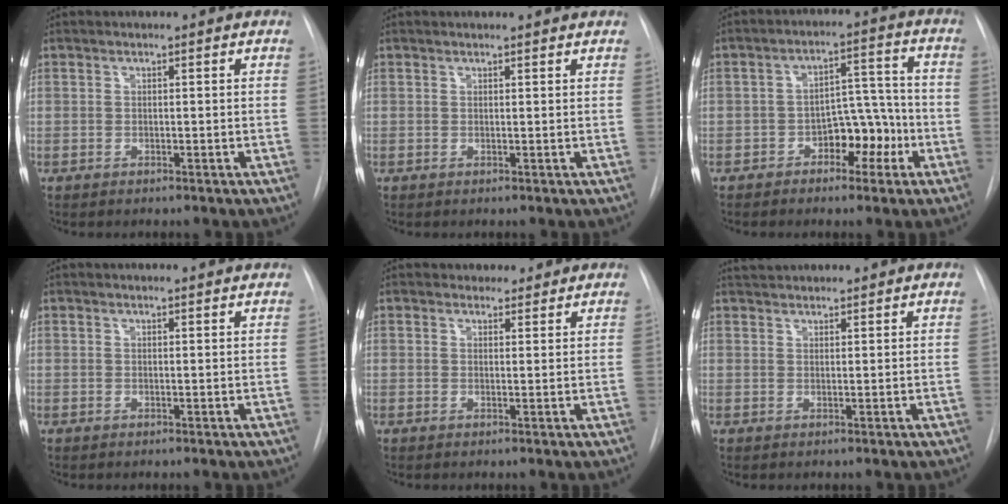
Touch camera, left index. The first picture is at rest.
{"total": 1.8, "force": [1.8, 0.2, 0.3], "torque": [-0.010, 0.006, 0.014]}
{"total": 7.1, "force": [-3.4, 3.9, 4.9], "torque": [-0.066, 0.029, -0.051]}
{"total": 2.9, "force": [2.9, 0.4, 0.4], "torque": [-0.010, 0.005, 0.022]}
{"total": 2.6, "force": [2.2, 1.5, -0.1], "torque": [0.010, 0.002, 0.024]}
{"total": 3.4, "force": [3.3, 0.5, 0.7], "torque": [-0.012, 0.033, 0.057]}